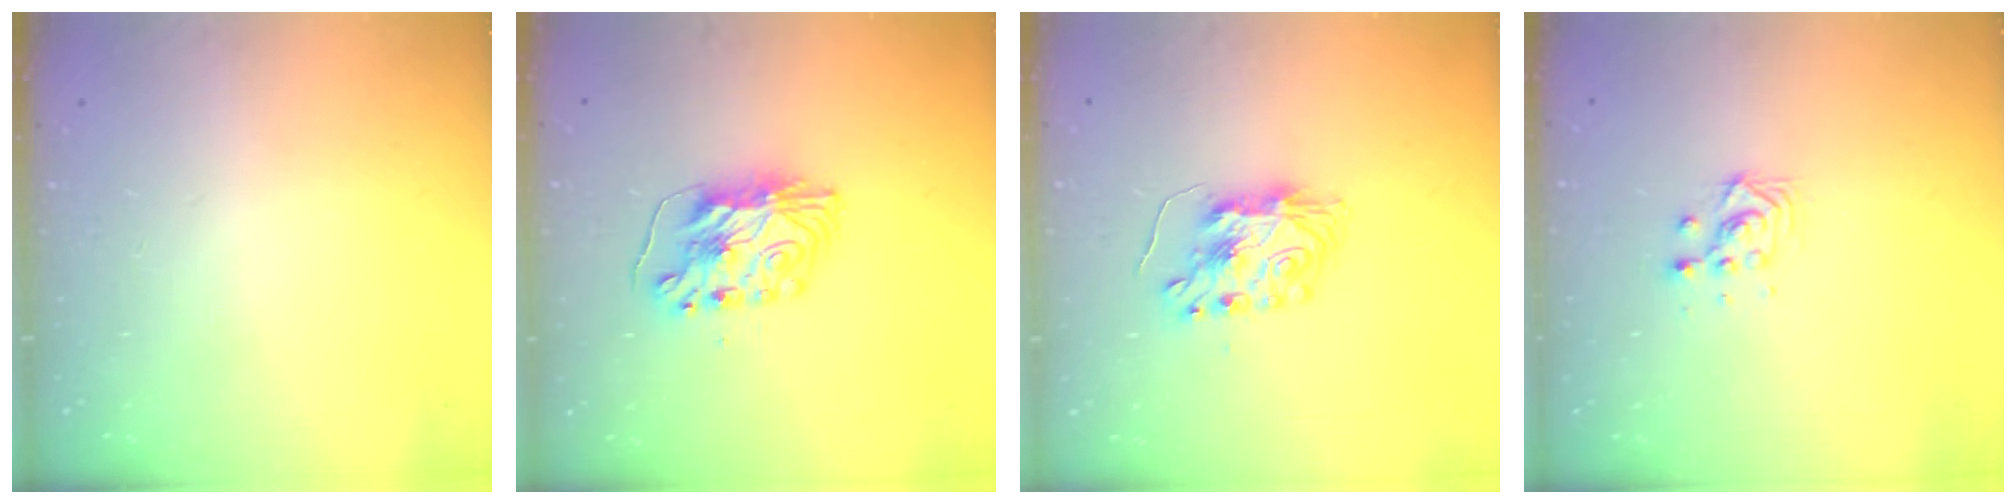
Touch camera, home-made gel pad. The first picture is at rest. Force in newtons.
{"total": 7.7, "press": 7.7, "slide": 0.8}
{"total": 8.1, "press": 8.1, "slide": 0.5}
{"total": 4.5, "press": 4.5, "slide": 0.2}